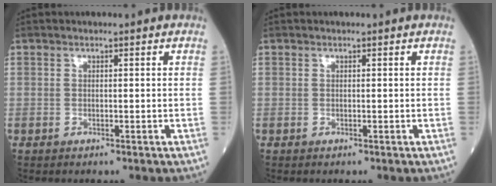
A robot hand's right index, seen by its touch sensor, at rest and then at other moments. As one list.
[{"total": 0.0}]